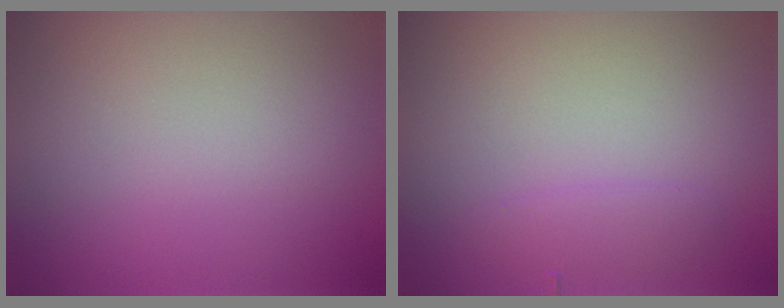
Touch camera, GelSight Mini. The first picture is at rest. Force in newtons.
{"total": 1.3, "press": 1.3, "slide": 0.1}